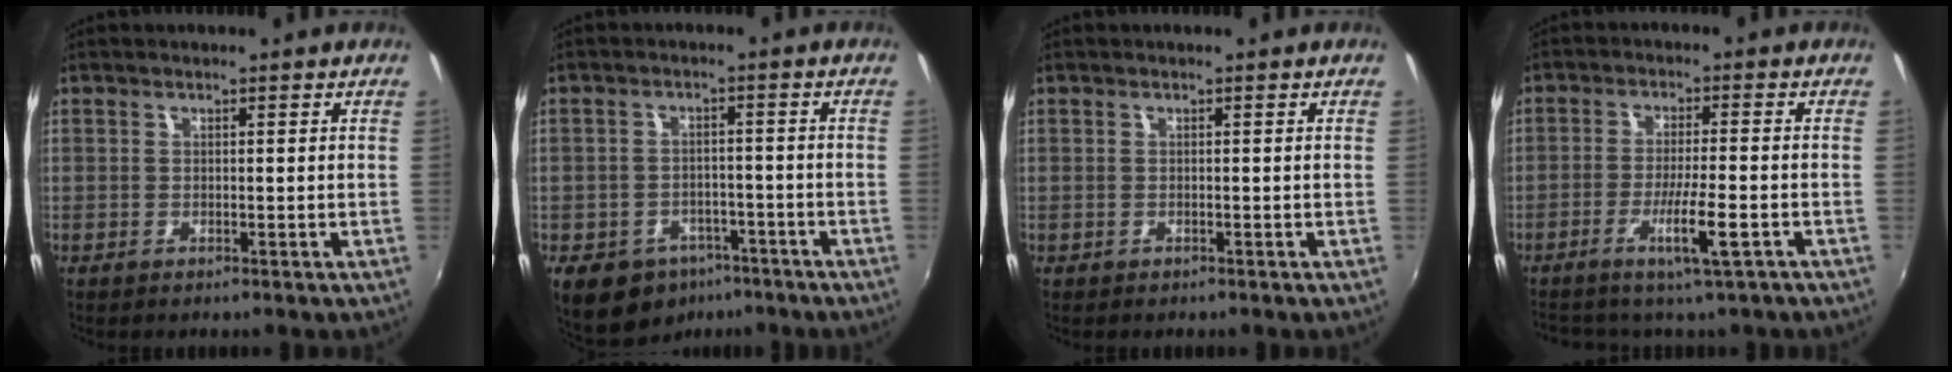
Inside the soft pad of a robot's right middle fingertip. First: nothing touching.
{"total": 11.2, "force": [-6.6, 8.0, 4.3], "torque": [-0.107, 0.004, -0.078]}
{"total": 0.9, "force": [0.7, -0.4, -0.4], "torque": [0.010, 0.000, 0.012]}
{"total": 5.2, "force": [-2.9, 0.0, 4.3], "torque": [-0.080, -0.008, -0.045]}